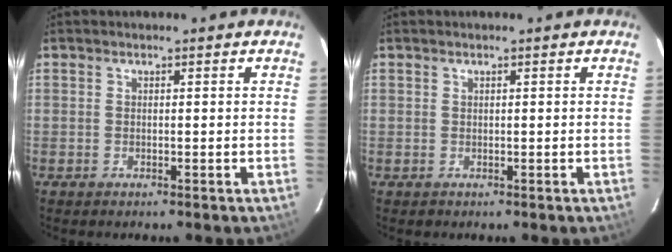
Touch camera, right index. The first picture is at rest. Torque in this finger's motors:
{"motor_torque": [-0.28, 0.04, -0.77, -0.14]}